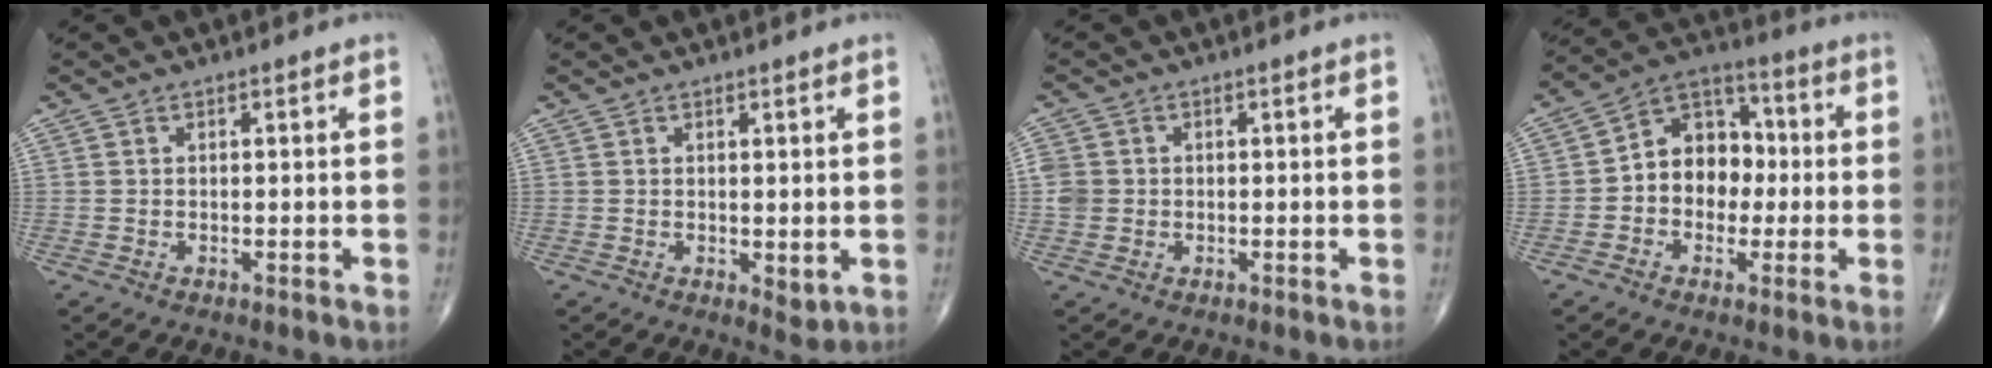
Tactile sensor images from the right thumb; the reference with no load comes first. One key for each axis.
{"total": 2.4, "fx": 0.3, "fy": 1.1, "fz": 2.1, "tx": -0.030, "ty": -0.012, "tz": 0.007}
{"total": 3.3, "fx": -0.1, "fy": 3.0, "fz": 1.3, "tx": -0.017, "ty": 0.006, "tz": -0.001}
{"total": 11.6, "fx": -0.6, "fy": 9.1, "fz": 7.2, "tx": -0.067, "ty": 0.039, "tz": -0.022}